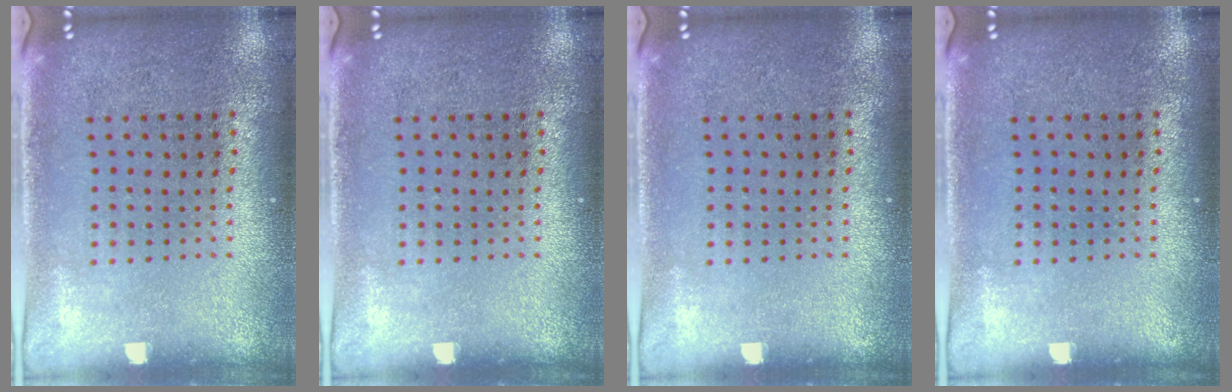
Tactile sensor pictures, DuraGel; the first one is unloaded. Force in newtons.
{"total": 0.0}
{"total": 0.0}
{"total": 0.0}